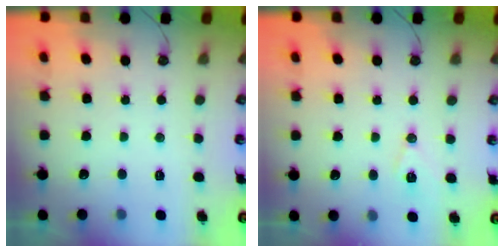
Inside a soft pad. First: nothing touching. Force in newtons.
{"total": 7.3, "press": 6.4, "slide": 3.5}